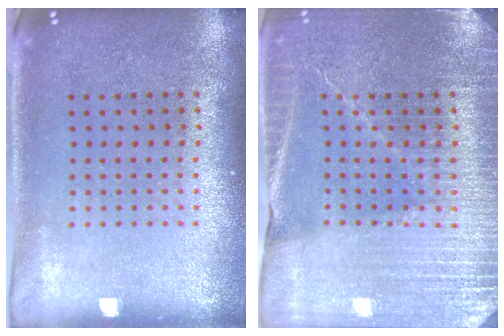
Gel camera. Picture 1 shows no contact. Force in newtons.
{"total": 3.6, "press": 3.5, "slide": 0.9}